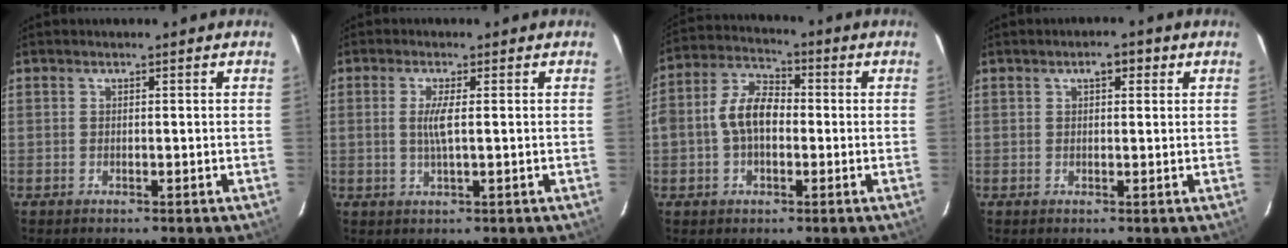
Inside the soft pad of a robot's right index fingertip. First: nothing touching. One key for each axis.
{"total": 3.3, "fx": 0.2, "fy": 0.2, "fz": 3.3, "tx": -0.066, "ty": -0.005, "tz": 0.004}
{"total": 8.9, "fx": -0.8, "fy": 5.8, "fz": 6.8, "tx": -0.136, "ty": 0.025, "tz": -0.016}
{"total": 2.7, "fx": 1.2, "fy": 1.3, "fz": 2.1, "tx": -0.030, "ty": 0.012, "tz": 0.017}